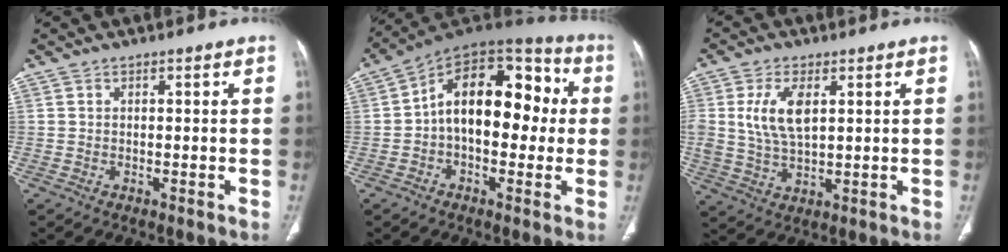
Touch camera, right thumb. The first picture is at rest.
{"total": 18.5, "force": [0.7, 11.1, 14.8], "torque": [-0.184, 0.051, 0.001]}
{"total": 8.6, "force": [2.3, 4.3, 7.1], "torque": [-0.145, -0.007, 0.051]}